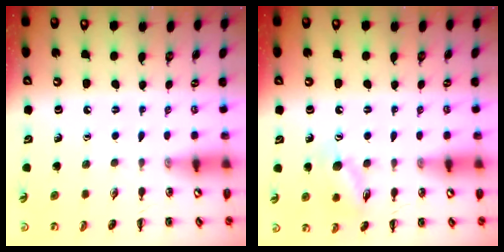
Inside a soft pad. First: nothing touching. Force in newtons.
{"total": 10.0, "press": 9.9, "slide": 1.3}